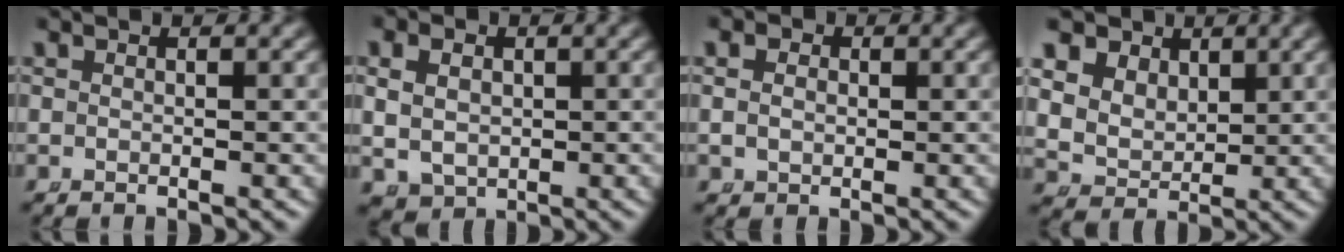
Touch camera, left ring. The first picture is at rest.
{"total": 4.5, "force": [0.3, 3.9, 2.3], "torque": [-0.046, -0.016, 0.018]}
{"total": 2.1, "force": [0.3, 1.8, 1.0], "torque": [-0.025, -0.010, 0.012]}
{"total": 10.2, "force": [2.7, 8.7, 4.6], "torque": [-0.123, -0.021, 0.040]}